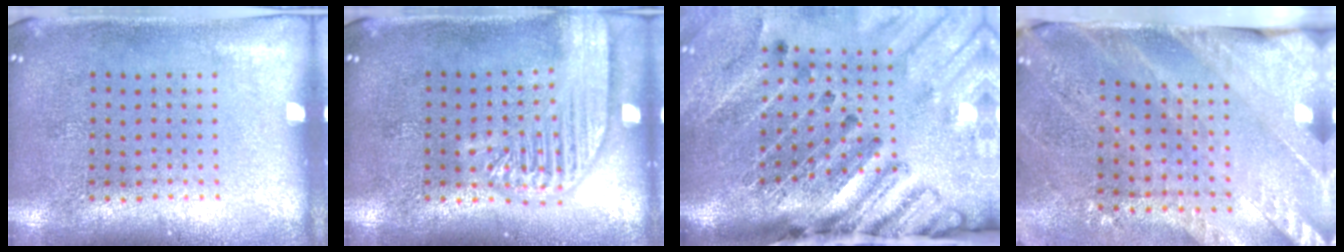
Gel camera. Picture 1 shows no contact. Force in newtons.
{"total": 3.7, "press": 3.7, "slide": 0.4}
{"total": 4.2, "press": 3.2, "slide": 2.8}
{"total": 3.4, "press": 2.9, "slide": 1.8}